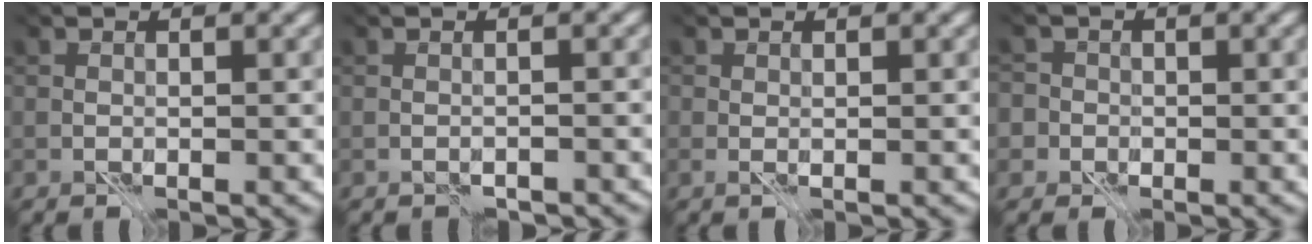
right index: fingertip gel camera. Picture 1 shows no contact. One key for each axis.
{"total": 0.9, "fx": -0.7, "fy": -0.1, "fz": -0.6, "tx": 0.020, "ty": 0.002, "tz": -0.012}
{"total": 0.8, "fx": 0.6, "fy": 0.3, "fz": 0.4, "tx": -0.009, "ty": 0.004, "tz": 0.012}
{"total": 4.6, "fx": 0.6, "fy": 4.2, "fz": 1.8, "tx": -0.035, "ty": 0.031, "tz": -0.013}